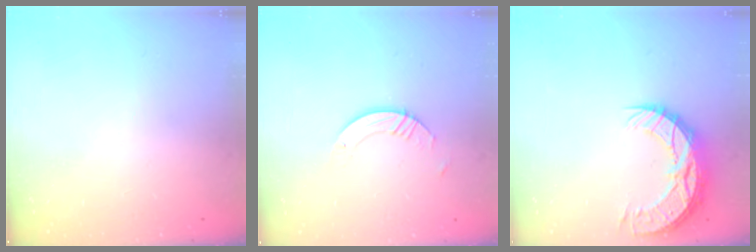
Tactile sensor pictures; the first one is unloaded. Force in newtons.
{"total": 3.7, "press": 3.7, "slide": 0.3}
{"total": 12.2, "press": 12.2, "slide": 0.8}